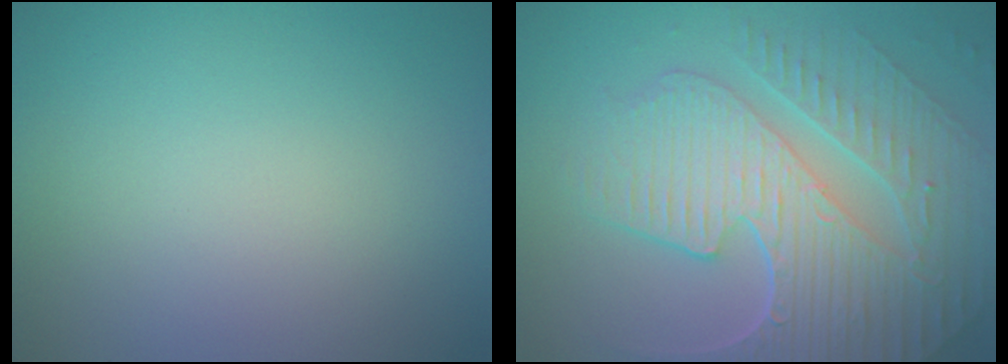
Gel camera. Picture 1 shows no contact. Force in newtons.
{"total": 9.5, "press": 6.4, "slide": 7.1}